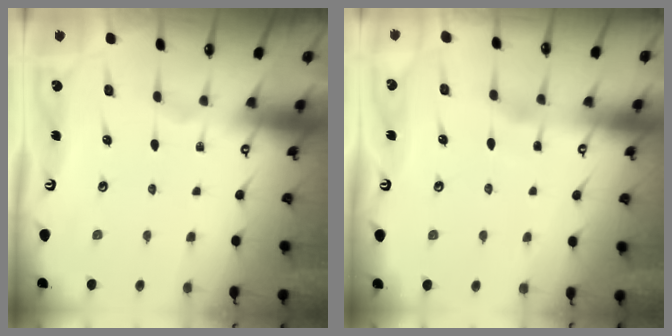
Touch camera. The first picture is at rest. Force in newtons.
{"total": 2.6, "press": 2.5, "slide": 0.2}